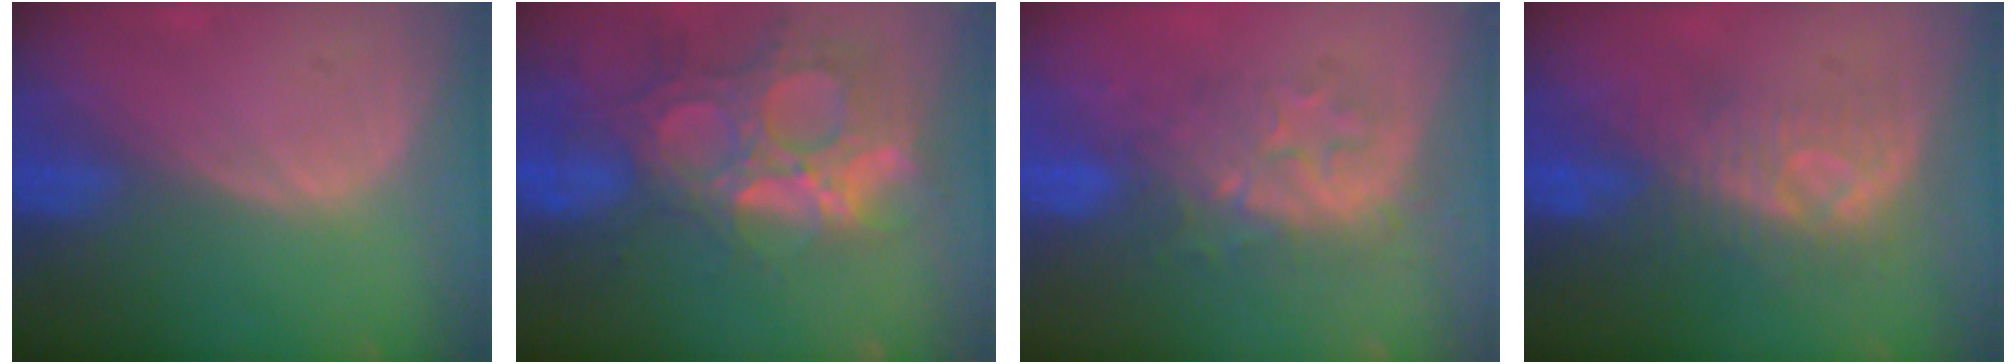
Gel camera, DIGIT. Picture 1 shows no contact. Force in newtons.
{"total": 14.8, "press": 12.3, "slide": 8.2}
{"total": 8.9, "press": 8.1, "slide": 3.7}
{"total": 8.2, "press": 7.5, "slide": 3.4}